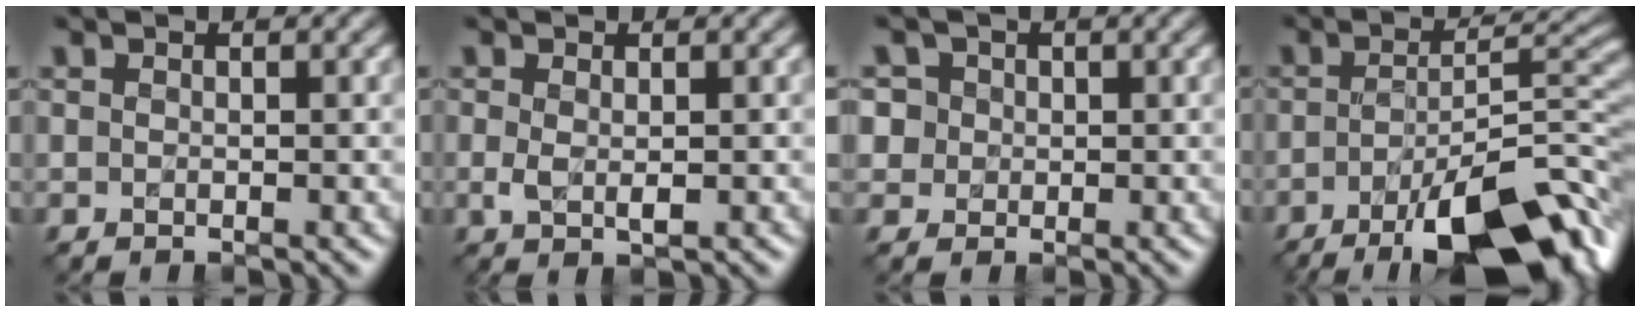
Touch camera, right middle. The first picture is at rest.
{"total": 1.7, "force": [0.0, 0.7, 1.6], "torque": [-0.034, -0.002, 0.002]}
{"total": 4.6, "force": [1.8, 3.8, 1.7], "torque": [-0.028, 0.021, 0.015]}
{"total": 12.9, "force": [-6.8, 3.7, 10.4], "torque": [-0.161, -0.003, -0.107]}